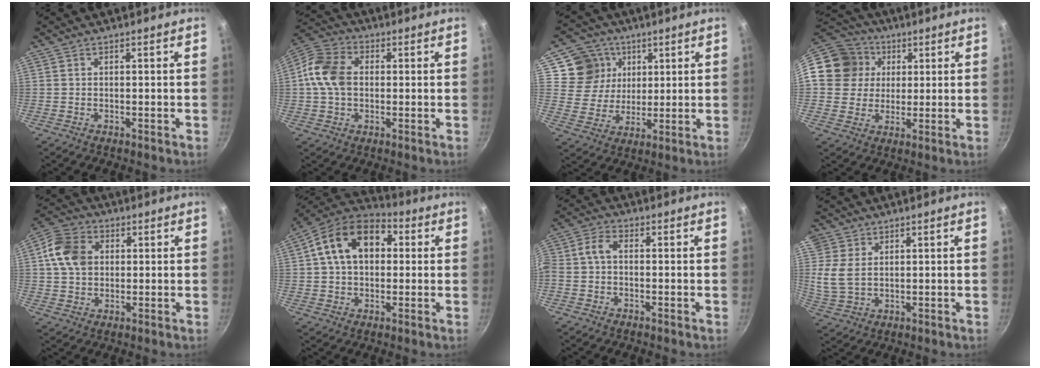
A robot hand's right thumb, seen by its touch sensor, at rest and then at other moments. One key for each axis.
{"total": 10.6, "fx": 0.6, "fy": 7.8, "fz": 7.1, "tx": -0.122, "ty": 0.020, "tz": -0.006}
{"total": 10.8, "fx": 4.4, "fy": 9.6, "fz": 2.4, "tx": -0.006, "ty": -0.017, "tz": 0.075}
{"total": 14.0, "fx": 3.2, "fy": 12.7, "fz": 4.9, "tx": -0.078, "ty": 0.023, "tz": 0.045}
{"total": 9.7, "fx": 1.8, "fy": 7.5, "fz": 5.8, "tx": -0.090, "ty": 0.008, "tz": 0.020}
{"total": 15.6, "fx": 3.1, "fy": 10.8, "fz": 10.9, "tx": -0.151, "ty": 0.029, "tz": 0.032}
{"total": 4.1, "fx": -0.5, "fy": 2.6, "fz": 3.0, "tx": -0.069, "ty": 0.022, "tz": -0.023}
{"total": 6.3, "fx": 1.9, "fy": 4.9, "fz": 3.6, "tx": -0.063, "ty": -0.013, "tz": 0.044}